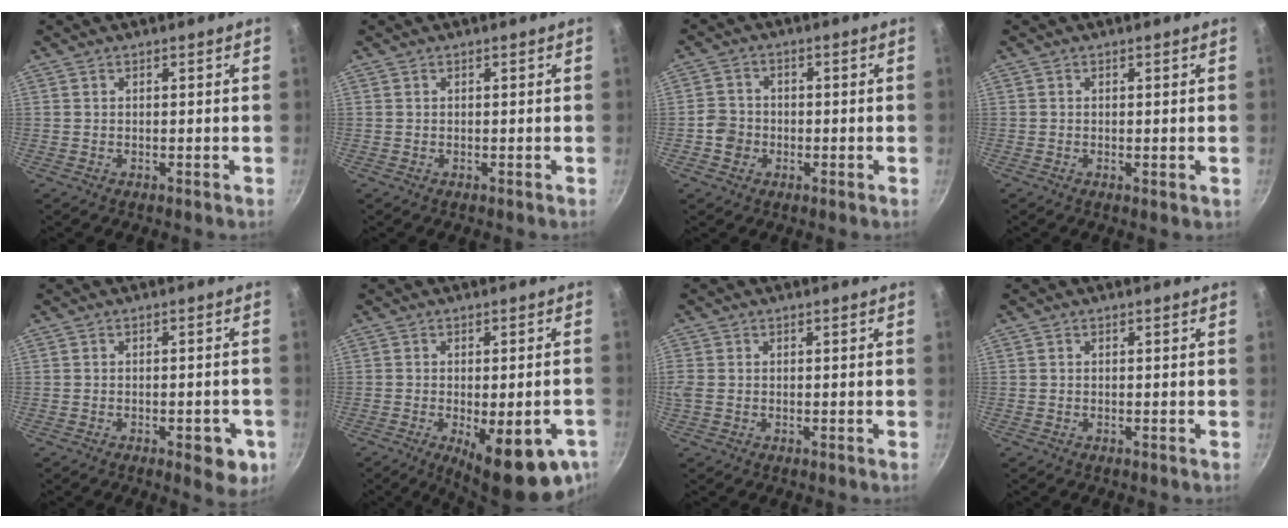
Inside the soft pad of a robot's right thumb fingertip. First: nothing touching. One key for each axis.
{"total": 0.0}
{"total": 4.3, "fx": -1.2, "fy": 3.8, "fz": 1.6, "tx": -0.011, "ty": 0.012, "tz": -0.026}
{"total": 1.0, "fx": -0.2, "fy": 0.4, "fz": 0.9, "tx": -0.016, "ty": -0.004, "tz": -0.003}
{"total": 5.6, "fx": -2.6, "fy": 2.3, "fz": 4.4, "tx": -0.037, "ty": 0.008, "tz": -0.029}
{"total": 16.0, "fx": -7.1, "fy": 6.1, "fz": 13.0, "tx": -0.134, "ty": 0.009, "tz": -0.081}
{"total": 2.7, "fx": -0.2, "fy": 2.1, "fz": 1.7, "tx": -0.055, "ty": 0.001, "tz": -0.003}
{"total": 0.0}